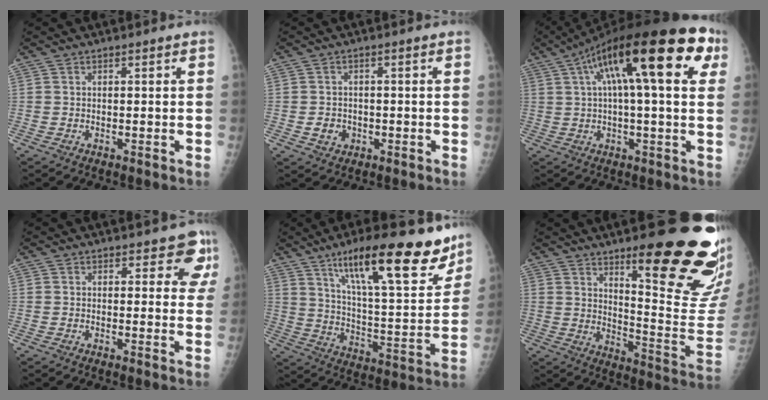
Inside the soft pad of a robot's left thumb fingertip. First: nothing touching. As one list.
[{"total": 3.0, "force": [-1.0, 2.6, 1.0], "torque": [-0.003, 0.005, -0.011]}, {"total": 24.1, "force": [8.1, 7.2, 21.5], "torque": [-0.324, 0.041, 0.115]}, {"total": 5.2, "force": [3.7, 2.8, 2.4], "torque": [0.015, -0.017, 0.026]}, {"total": 24.3, "force": [15.6, 6.4, 17.5], "torque": [-0.232, -0.061, 0.248]}, {"total": 24.3, "force": [14.1, 4.8, 19.2], "torque": [-0.212, -0.102, 0.210]}]